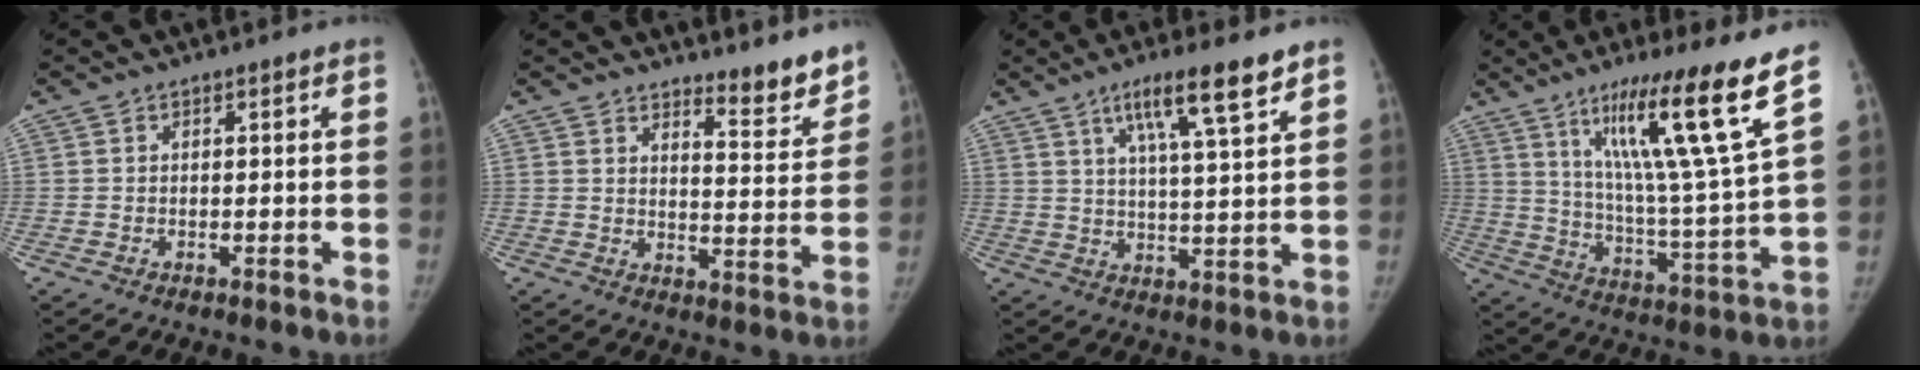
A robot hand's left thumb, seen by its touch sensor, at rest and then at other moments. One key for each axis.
{"total": 7.7, "fx": 7.1, "fy": 1.6, "fz": 2.6, "tx": -0.009, "ty": -0.071, "tz": 0.097}
{"total": 10.4, "fx": 6.4, "fy": 1.0, "fz": 8.1, "tx": -0.129, "ty": -0.029, "tz": 0.106}
{"total": 20.4, "fx": 12.0, "fy": -0.2, "fz": 16.5, "tx": -0.239, "ty": -0.065, "tz": 0.192}